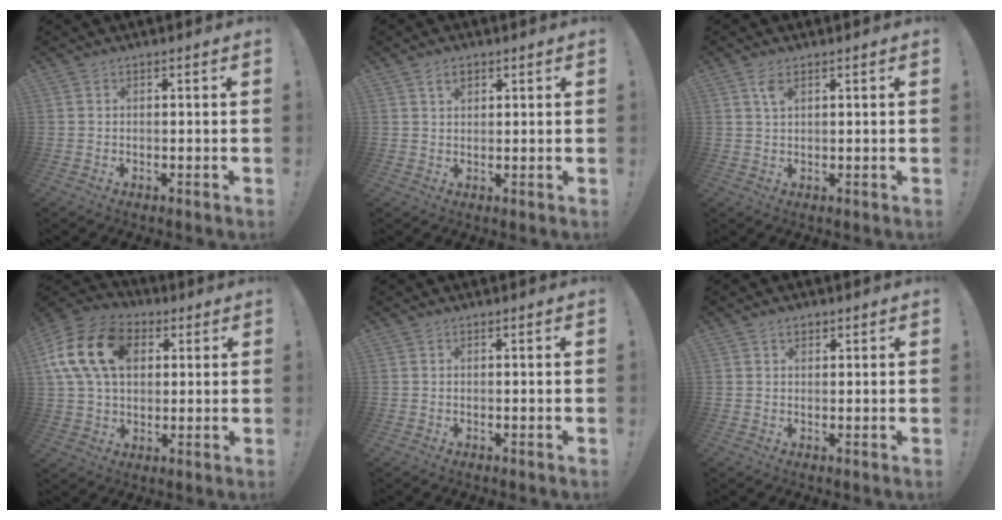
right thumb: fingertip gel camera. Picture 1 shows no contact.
{"total": 3.1, "force": [1.6, 1.9, 1.9], "torque": [-0.025, -0.002, 0.027]}
{"total": 3.0, "force": [1.4, 1.2, 2.3], "torque": [-0.041, -0.002, 0.024]}
{"total": 18.1, "force": [5.3, 12.8, 11.6], "torque": [-0.210, -0.002, 0.100]}
{"total": 0.0}
{"total": 1.7, "force": [1.0, 1.1, 0.9], "torque": [-0.011, 0.001, 0.016]}